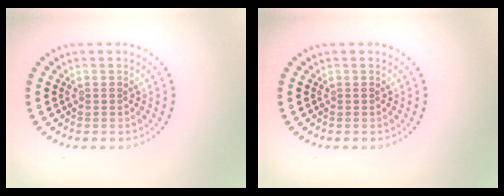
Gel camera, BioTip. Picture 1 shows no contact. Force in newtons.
{"total": 0.0}